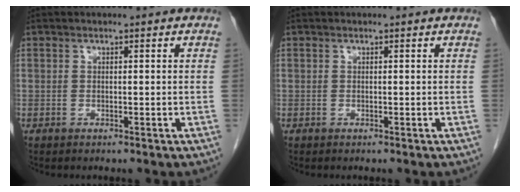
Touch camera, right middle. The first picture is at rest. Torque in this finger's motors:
{"motor_torque": [0.67, -0.37, 0.09, 0.07]}